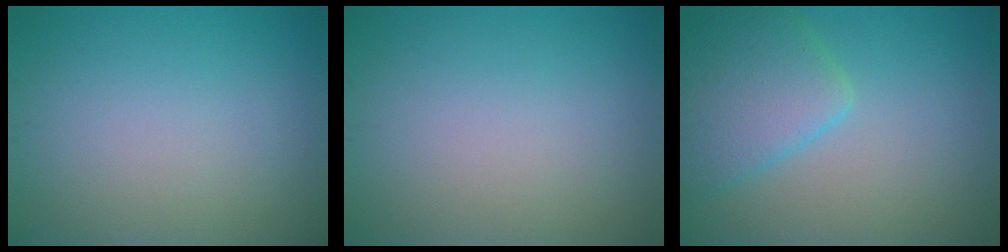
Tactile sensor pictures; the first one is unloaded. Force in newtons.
{"total": 0.0}
{"total": 5.3, "press": 5.3, "slide": 0.3}